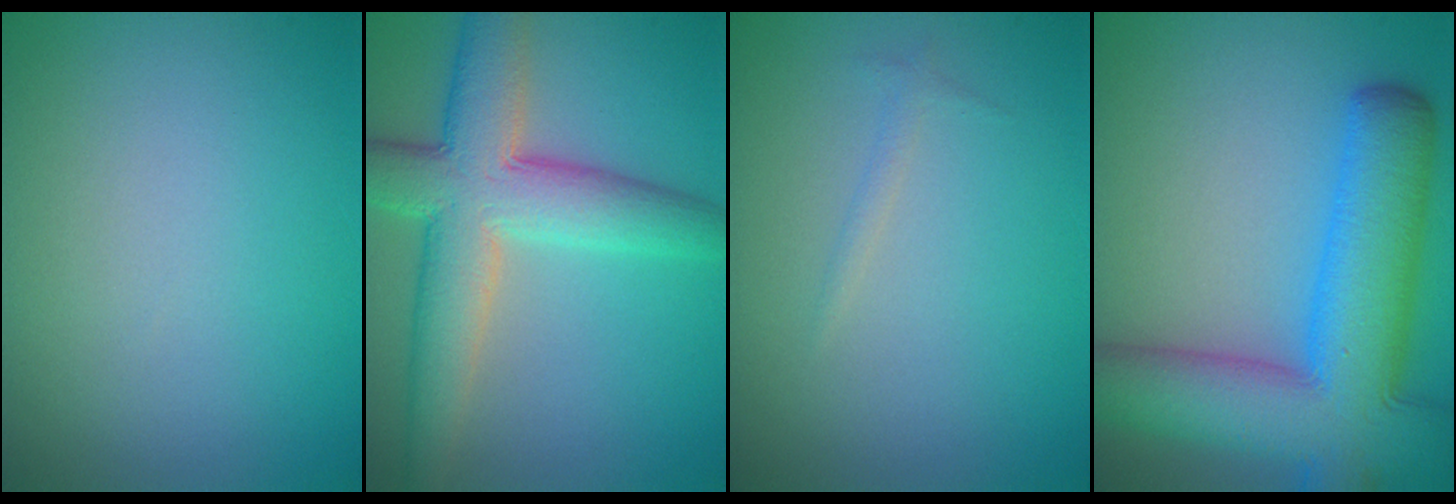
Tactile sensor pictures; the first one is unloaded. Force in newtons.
{"total": 7.9, "press": 7.9, "slide": 0.6}
{"total": 0.6, "press": 0.6, "slide": 0.1}
{"total": 11.5, "press": 11.5, "slide": 0.6}